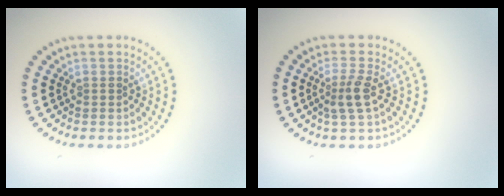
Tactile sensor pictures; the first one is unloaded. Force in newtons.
{"total": 2.3, "press": 1.9, "slide": 1.4}